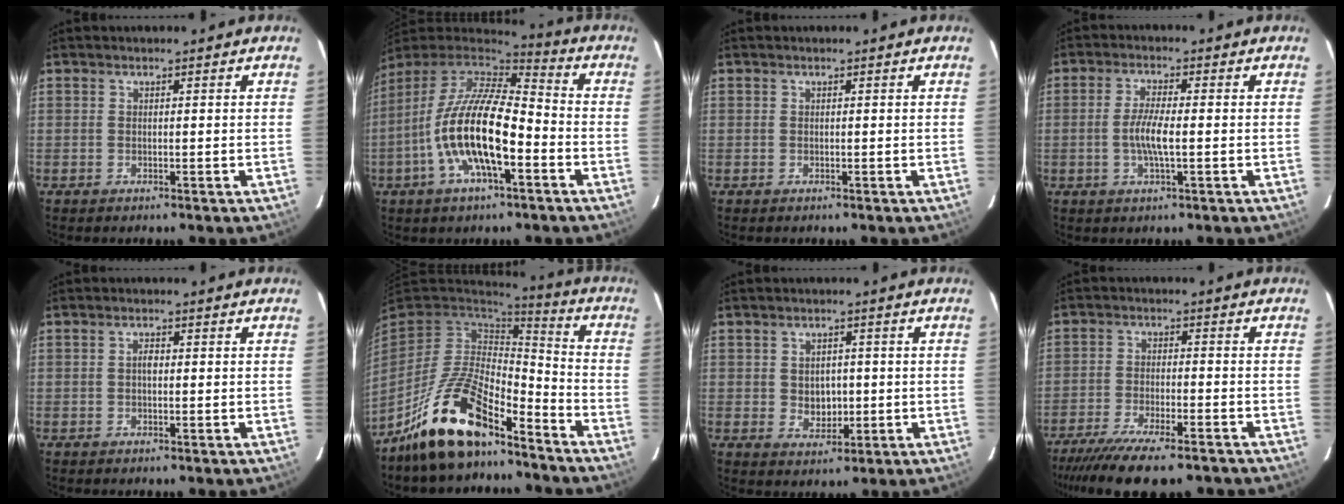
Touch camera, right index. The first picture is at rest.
{"total": 18.3, "force": [-5.7, 6.2, 16.3], "torque": [-0.313, -0.013, -0.111]}
{"total": 0.0}
{"total": 5.1, "force": [-0.9, 0.7, 5.0], "torque": [-0.097, -0.002, -0.018]}
{"total": 1.3, "force": [-0.1, 0.7, 1.1], "torque": [-0.019, 0.006, -0.003]}
{"total": 17.1, "force": [-12.3, 6.0, 10.3], "torque": [-0.214, -0.004, -0.227]}
{"total": 4.7, "force": [-0.3, 3.8, 2.7], "torque": [-0.046, 0.002, 0.003]}
{"total": 15.5, "force": [-12.7, 3.3, 8.3], "torque": [-0.174, -0.040, -0.202]}